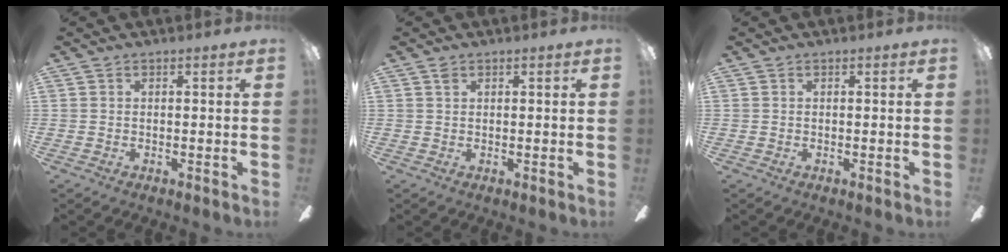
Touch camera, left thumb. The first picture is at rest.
{"total": 0.8, "force": [0.5, 0.5, 0.4], "torque": [-0.011, 0.002, 0.009]}
{"total": 0.0}